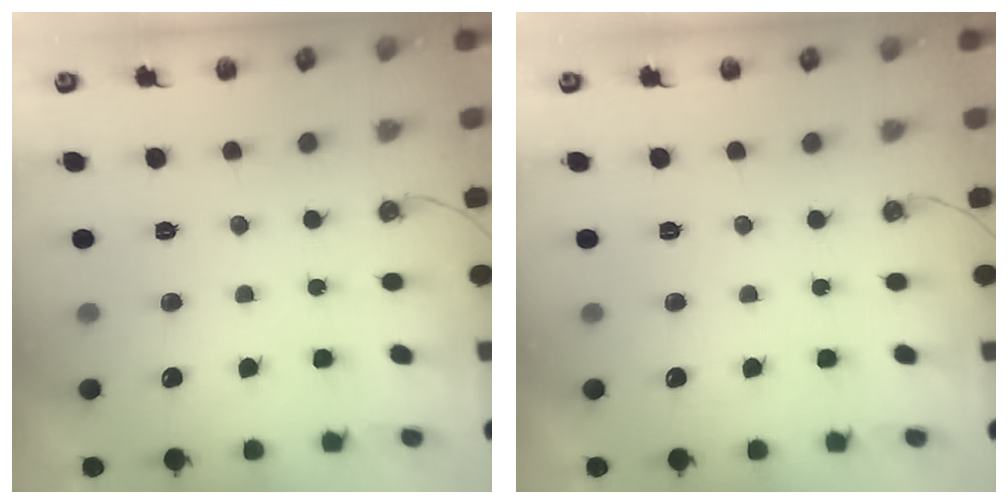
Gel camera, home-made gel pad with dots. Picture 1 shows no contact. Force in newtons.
{"total": 0.0}